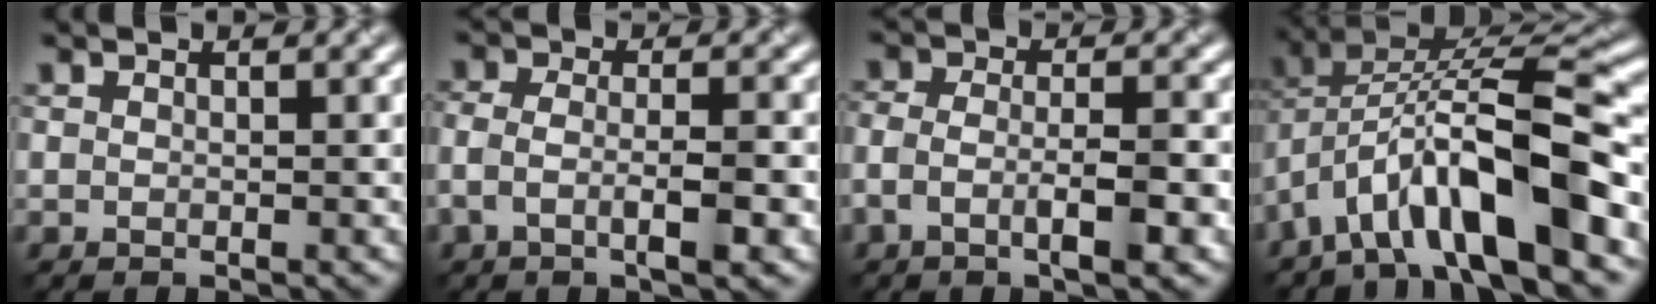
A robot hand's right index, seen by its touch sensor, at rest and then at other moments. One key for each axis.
{"total": 3.9, "fx": -1.6, "fy": 1.2, "fz": 3.3, "tx": -0.069, "ty": 0.005, "tz": -0.034}
{"total": 4.3, "fx": -2.0, "fy": 1.3, "fz": 3.5, "tx": -0.071, "ty": 0.008, "tz": -0.041}
{"total": 10.7, "fx": -4.3, "fy": 3.6, "fz": 9.1, "tx": -0.144, "ty": 0.020, "tz": -0.079}